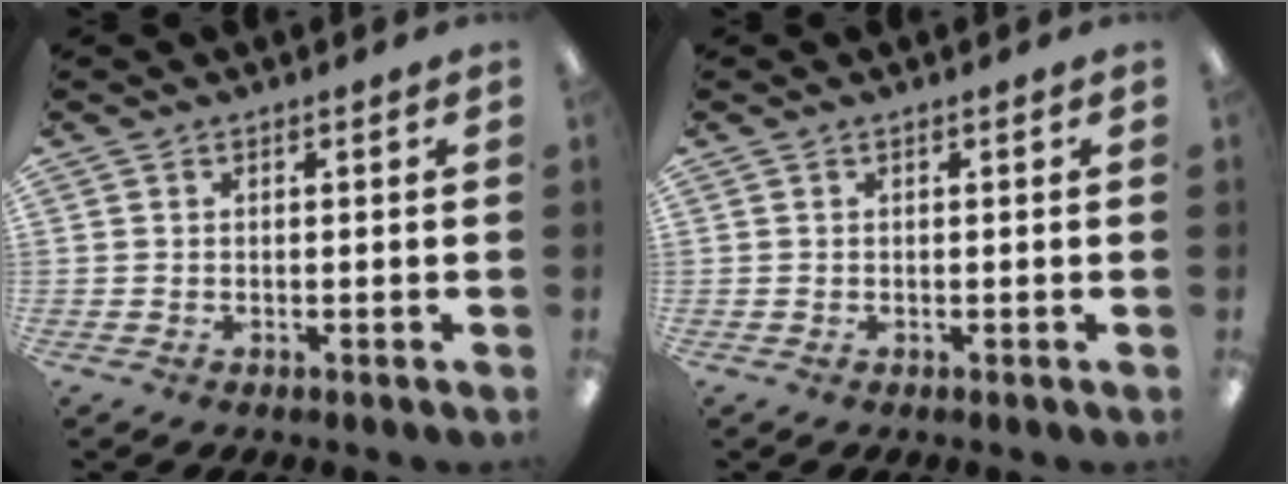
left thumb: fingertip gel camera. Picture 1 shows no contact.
{"total": 0.0}